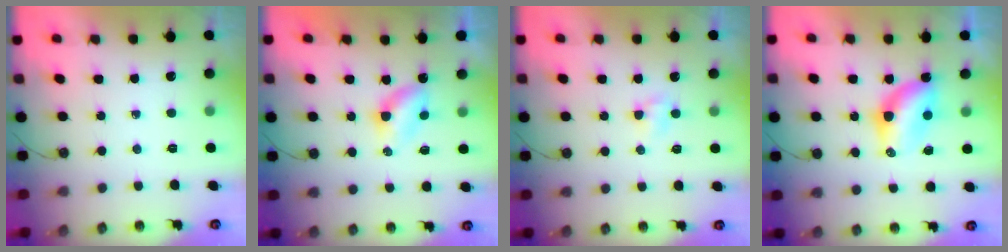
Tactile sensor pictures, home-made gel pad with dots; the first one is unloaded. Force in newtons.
{"total": 3.8, "press": 3.7, "slide": 0.5}
{"total": 2.6, "press": 2.6, "slide": 0.3}
{"total": 6.5, "press": 6.5, "slide": 0.2}